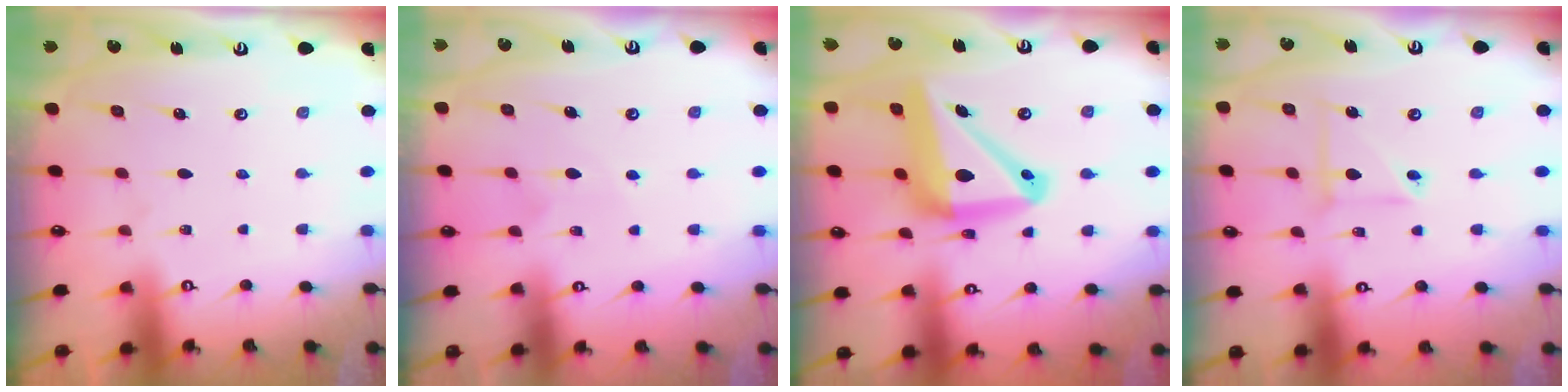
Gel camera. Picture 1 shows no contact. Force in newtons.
{"total": 5.3, "press": 5.3, "slide": 0.7}
{"total": 16.7, "press": 16.5, "slide": 2.4}
{"total": 5.1, "press": 5.1, "slide": 0.4}